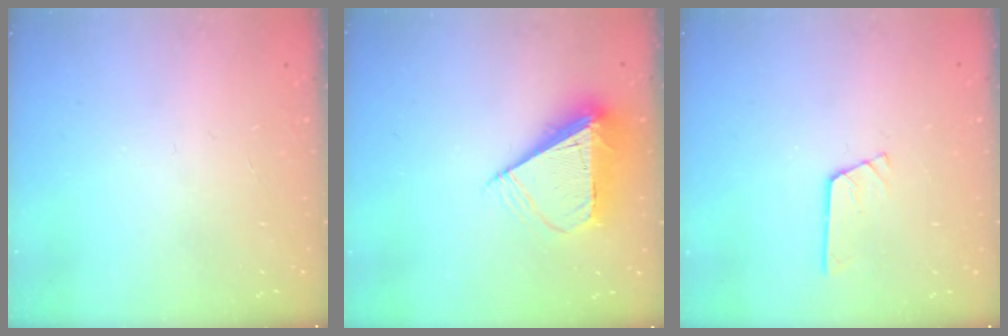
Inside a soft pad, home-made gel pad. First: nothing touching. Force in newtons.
{"total": 10.3, "press": 10.2, "slide": 1.4}
{"total": 3.4, "press": 3.4, "slide": 0.4}